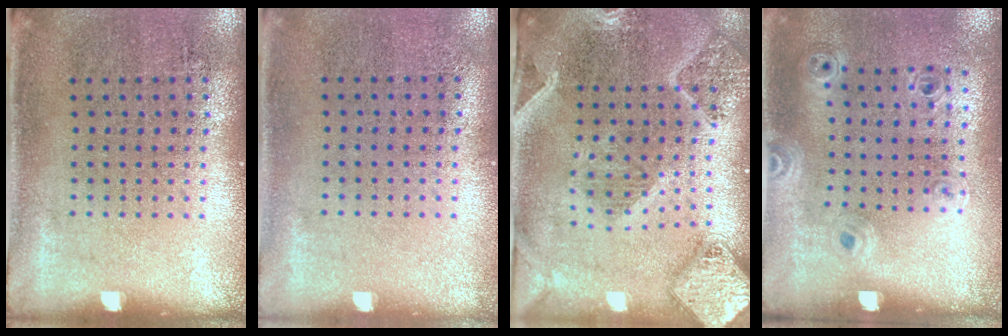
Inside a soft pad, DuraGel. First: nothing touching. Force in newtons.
{"total": 0.0}
{"total": 2.9, "press": 2.5, "slide": 1.5}
{"total": 0.9, "press": 0.8, "slide": 0.3}